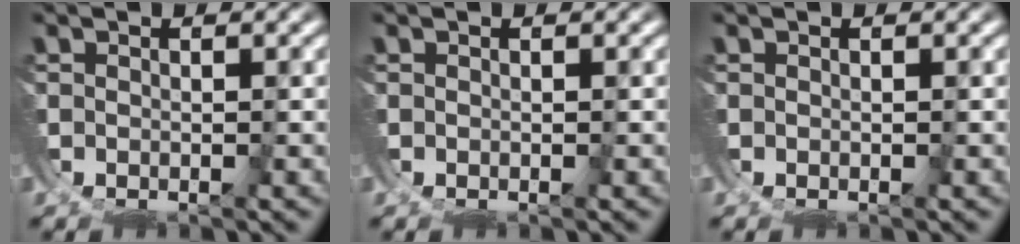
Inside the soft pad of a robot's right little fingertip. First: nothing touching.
{"total": 0.0}
{"total": 0.0}